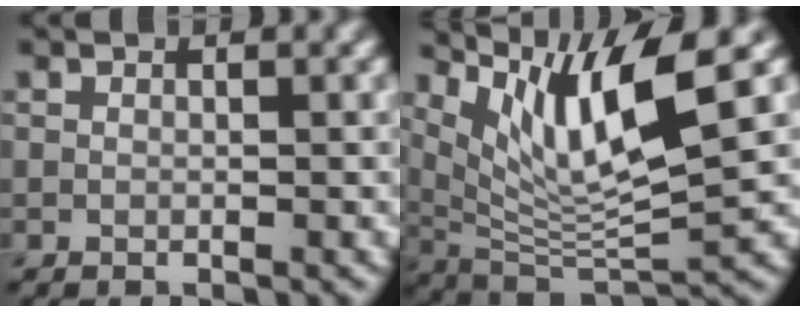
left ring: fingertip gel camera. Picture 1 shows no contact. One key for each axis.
{"total": 9.1, "fx": 4.2, "fy": 2.2, "fz": 7.8, "tx": -0.141, "ty": -0.007, "tz": 0.084}